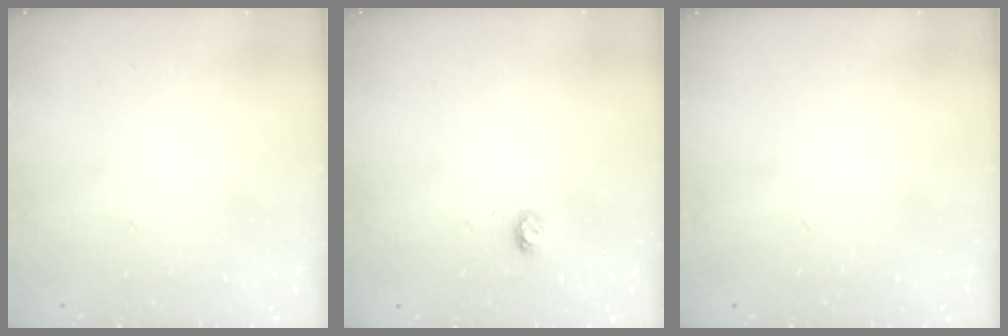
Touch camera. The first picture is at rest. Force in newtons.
{"total": 3.4, "press": 3.4, "slide": 0.3}
{"total": 0.0}